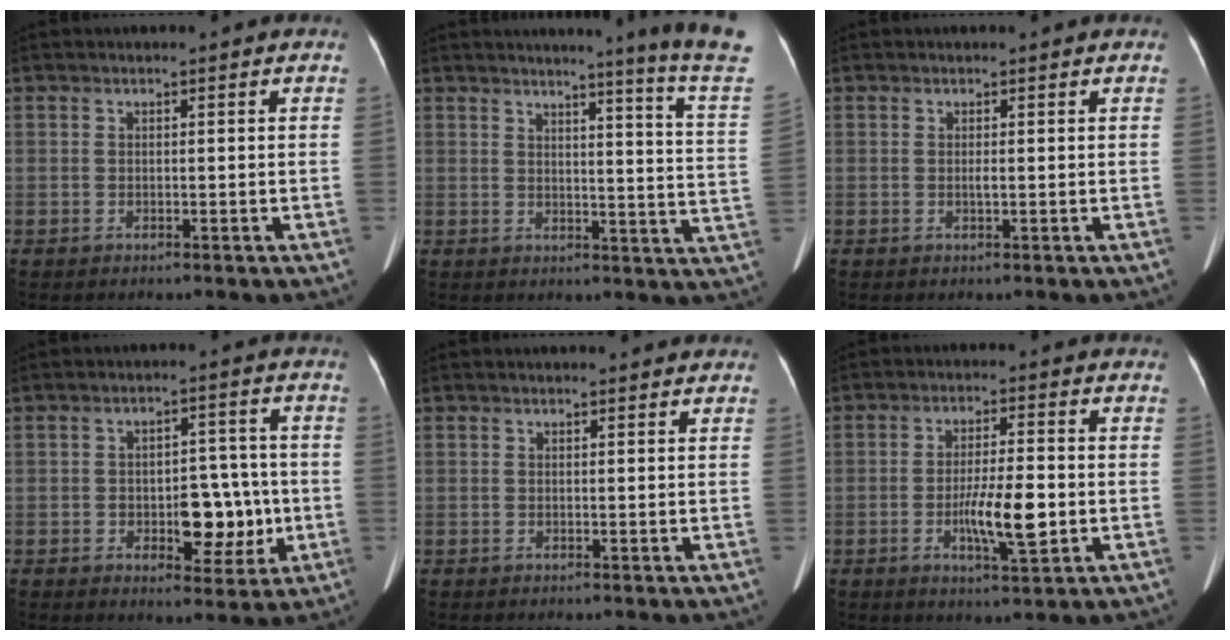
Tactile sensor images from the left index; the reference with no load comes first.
{"total": 14.0, "force": [12.0, -3.5, 6.3], "torque": [-0.085, -0.119, 0.121]}
{"total": 0.7, "force": [-0.1, 0.1, 0.7], "torque": [-0.017, -0.012, -0.004]}
{"total": 7.2, "force": [-2.0, 4.0, 5.7], "torque": [-0.068, -0.007, -0.025]}
{"total": 3.3, "force": [3.1, 0.6, 0.9], "torque": [-0.009, -0.008, 0.025]}
{"total": 7.2, "force": [-2.2, 1.1, 6.7], "torque": [-0.119, -0.028, -0.039]}